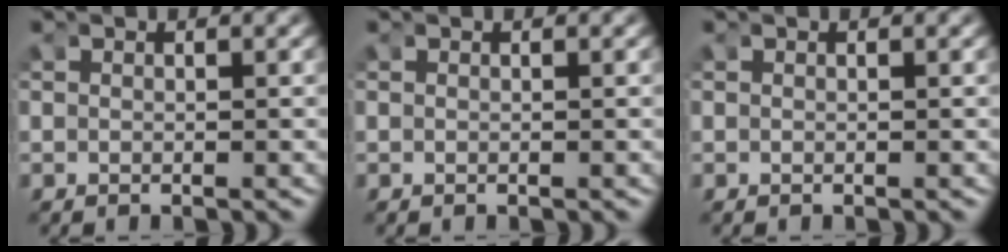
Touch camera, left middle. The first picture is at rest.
{"total": 0.0}
{"total": 0.0}